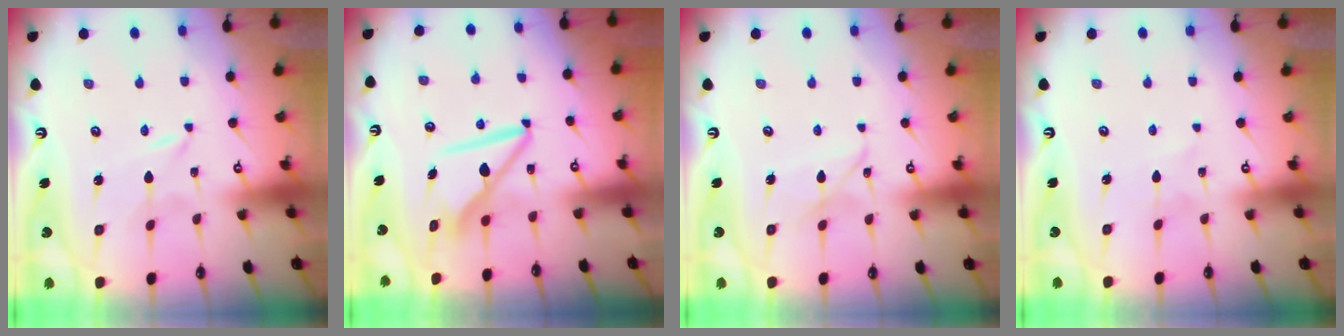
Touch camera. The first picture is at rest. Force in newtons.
{"total": 9.0, "press": 8.9, "slide": 1.0}
{"total": 5.8, "press": 5.7, "slide": 0.5}
{"total": 1.7, "press": 1.7, "slide": 0.2}